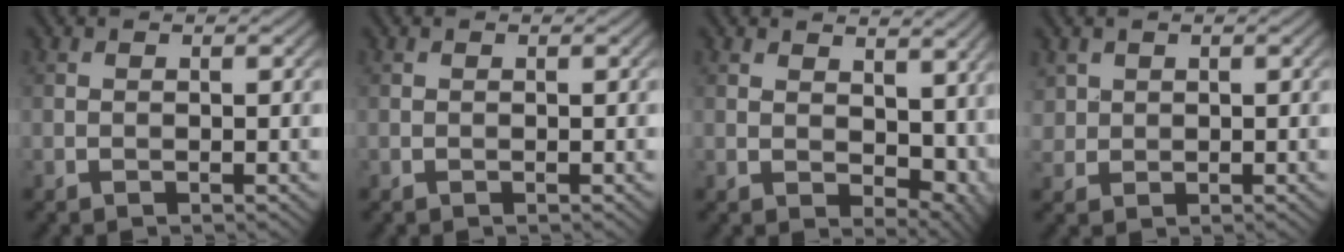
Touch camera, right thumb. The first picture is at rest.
{"total": 0.0}
{"total": 9.1, "force": [2.7, 5.7, 6.6], "torque": [-0.106, -0.019, 0.067]}
{"total": 2.1, "force": [1.1, 1.7, 0.4], "torque": [-0.013, -0.004, 0.024]}